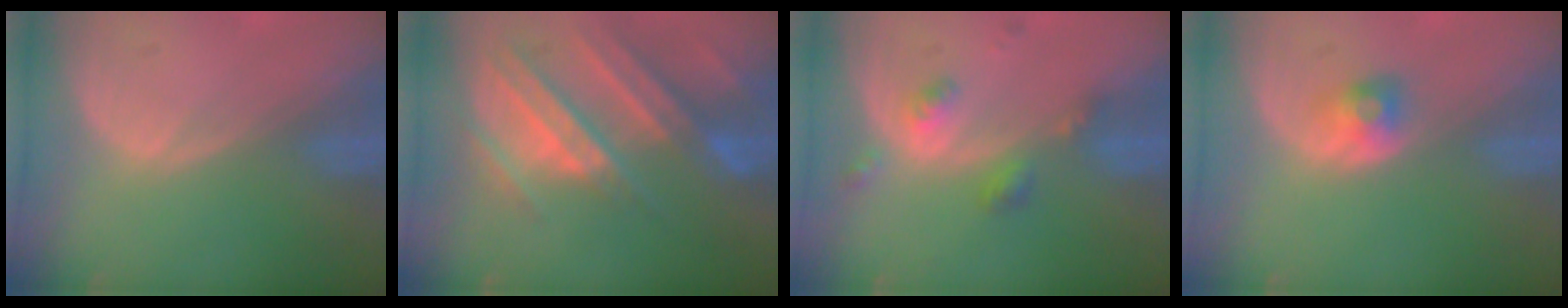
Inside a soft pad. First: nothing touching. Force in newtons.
{"total": 11.1, "press": 9.8, "slide": 5.2}
{"total": 4.5, "press": 4.0, "slide": 1.9}
{"total": 2.7, "press": 2.4, "slide": 1.1}